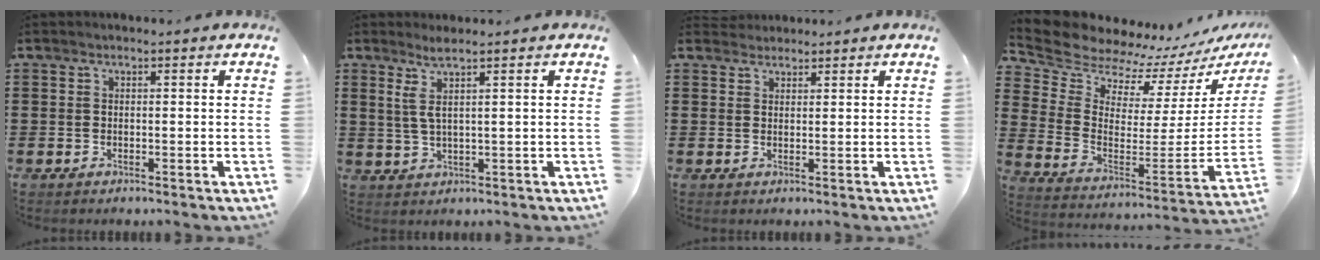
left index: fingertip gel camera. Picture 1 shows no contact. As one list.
[{"total": 3.0, "force": [1.6, -0.3, 2.5], "torque": [-0.061, -0.007, 0.026]}, {"total": 1.7, "force": [1.6, 0.6, -0.2], "torque": [-0.002, 0.004, 0.033]}, {"total": 7.6, "force": [7.4, 1.7, 0.5], "torque": [-0.064, -0.080, 0.127]}]